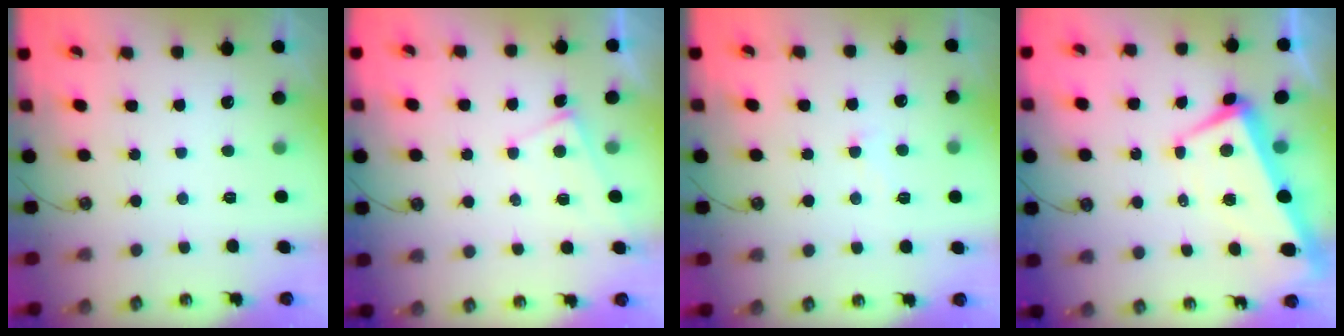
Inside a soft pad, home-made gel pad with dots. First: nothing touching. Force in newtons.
{"total": 2.8, "press": 2.8, "slide": 0.1}
{"total": 1.5, "press": 1.4, "slide": 0.6}
{"total": 2.0, "press": 1.6, "slide": 1.2}